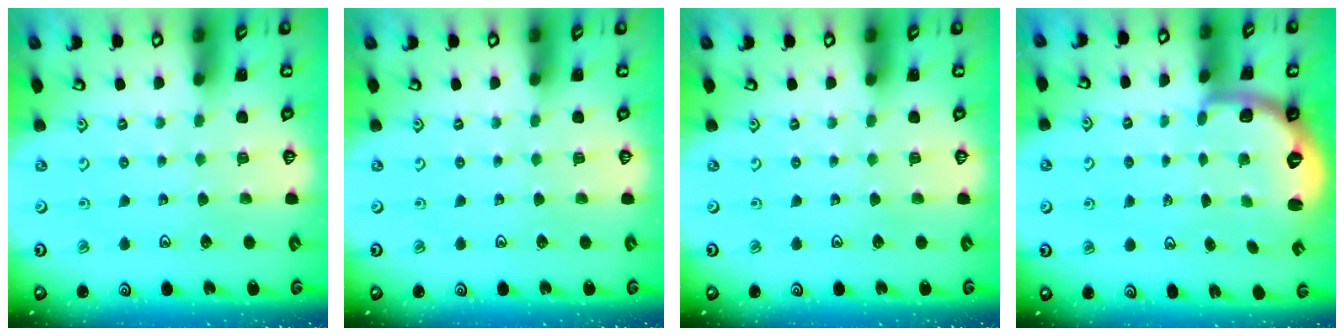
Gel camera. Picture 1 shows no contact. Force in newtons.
{"total": 0.0}
{"total": 0.0}
{"total": 2.6, "press": 1.6, "slide": 2.1}